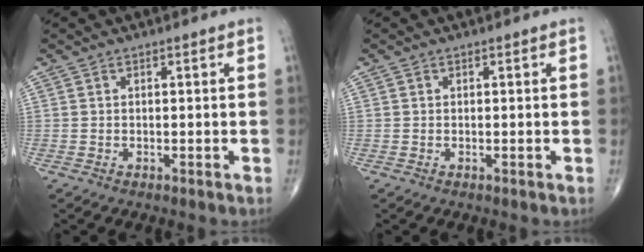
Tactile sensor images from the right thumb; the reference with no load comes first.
{"total": 0.0}